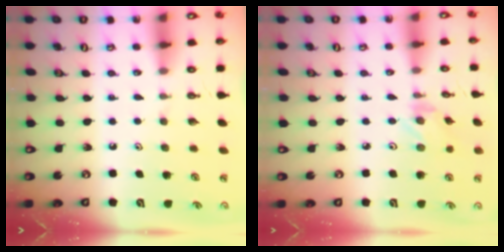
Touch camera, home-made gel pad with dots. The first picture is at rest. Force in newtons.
{"total": 0.8, "press": 0.8, "slide": 0.1}